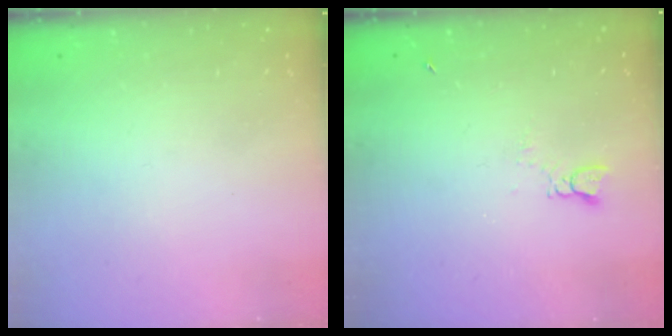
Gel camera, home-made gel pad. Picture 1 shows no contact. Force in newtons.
{"total": 0.9, "press": 0.9, "slide": 0.1}